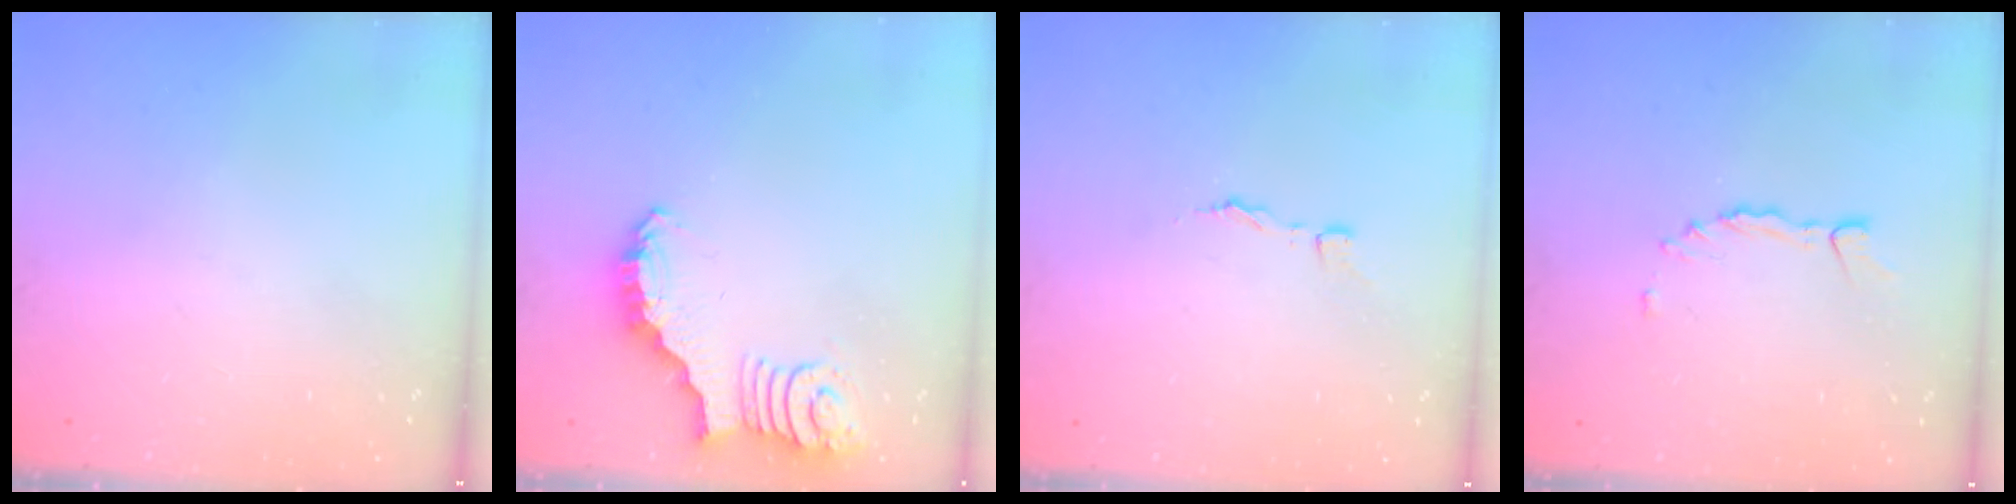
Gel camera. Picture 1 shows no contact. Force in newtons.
{"total": 2.5, "press": 2.5, "slide": 0.5}
{"total": 1.7, "press": 1.7, "slide": 0.1}
{"total": 2.3, "press": 2.3, "slide": 0.2}